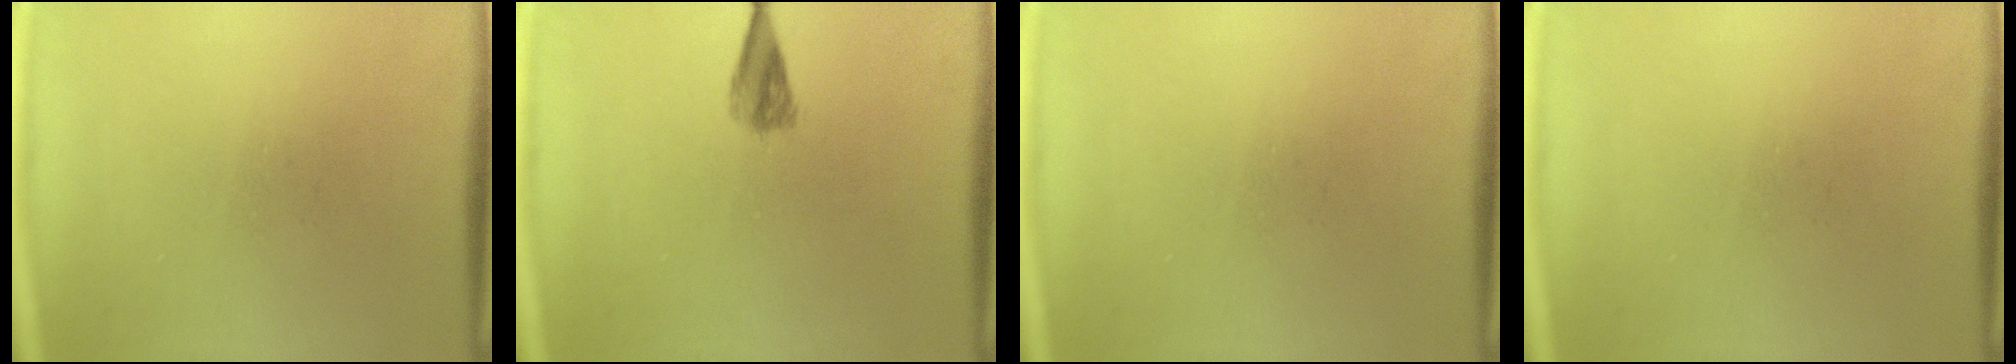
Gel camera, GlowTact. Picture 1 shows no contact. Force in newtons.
{"total": 2.5}
{"total": 0.0}
{"total": 0.0}